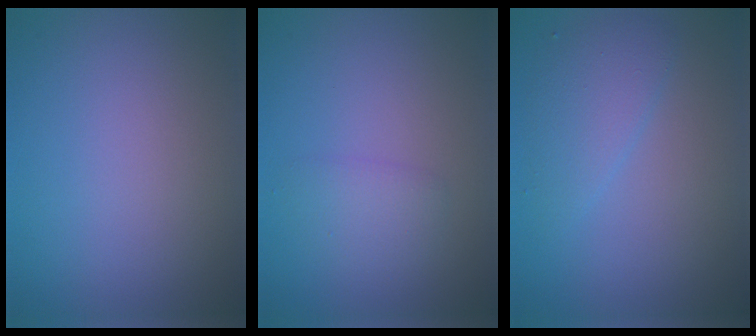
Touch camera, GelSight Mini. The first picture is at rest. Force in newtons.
{"total": 1.6, "press": 1.6, "slide": 0.1}
{"total": 2.5, "press": 2.5, "slide": 0.1}